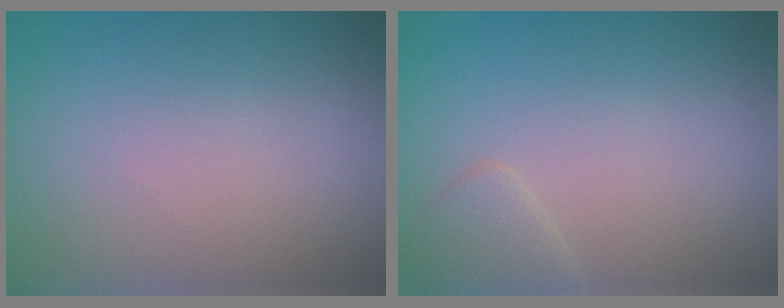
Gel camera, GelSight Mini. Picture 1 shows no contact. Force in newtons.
{"total": 1.6, "press": 1.6, "slide": 0.0}